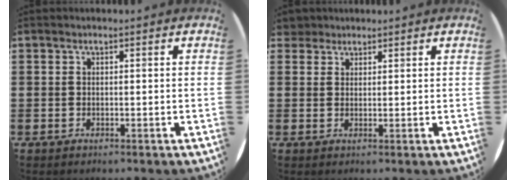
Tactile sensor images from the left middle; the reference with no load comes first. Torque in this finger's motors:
{"motor_torque": [0.31, -0.25, -0.08, 0.00]}